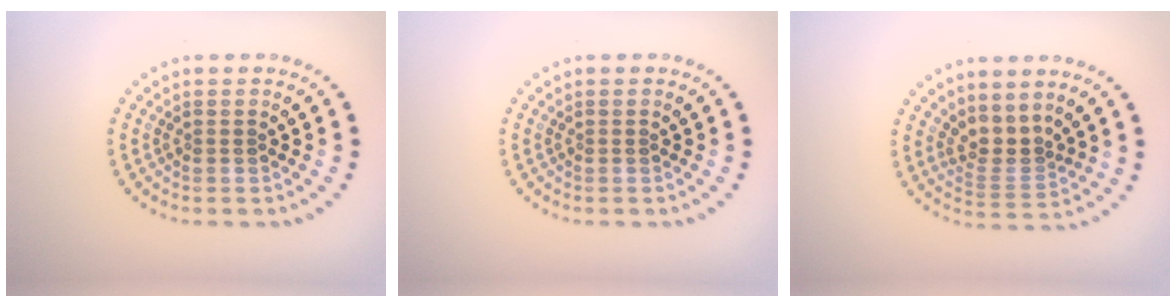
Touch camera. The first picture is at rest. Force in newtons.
{"total": 0.0}
{"total": 2.5, "press": 1.8, "slide": 1.7}